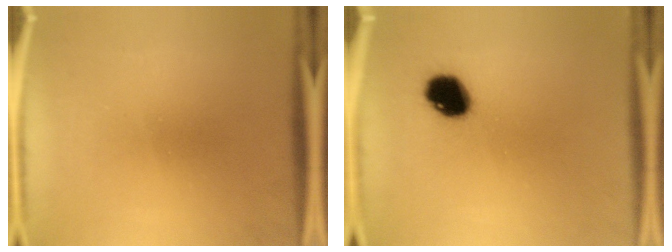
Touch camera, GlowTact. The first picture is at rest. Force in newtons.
{"total": 8.1}